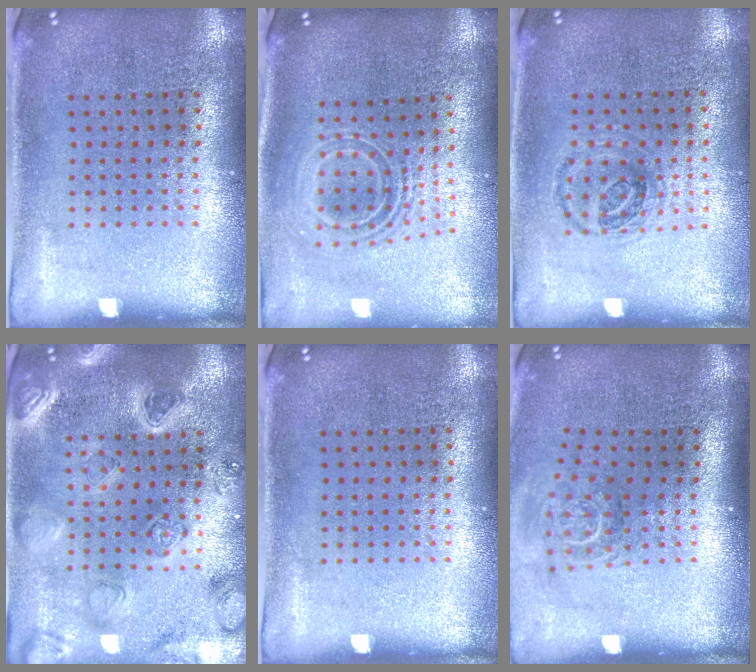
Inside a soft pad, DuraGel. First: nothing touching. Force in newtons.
{"total": 2.2, "press": 1.6, "slide": 1.5}
{"total": 0.9, "press": 0.9, "slide": 0.2}
{"total": 2.2, "press": 2.2, "slide": 0.2}
{"total": 0.0}
{"total": 1.7, "press": 1.2, "slide": 1.2}